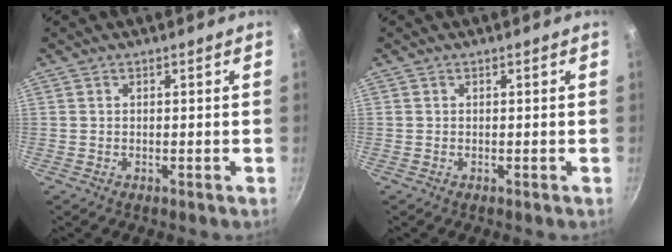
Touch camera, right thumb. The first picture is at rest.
{"total": 0.0}